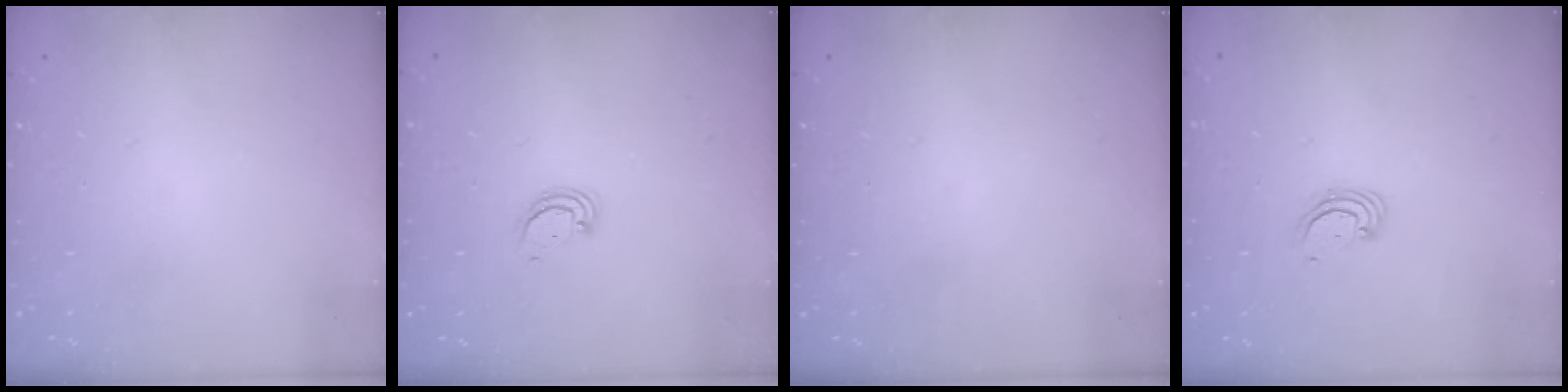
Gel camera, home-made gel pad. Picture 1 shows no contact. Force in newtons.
{"total": 2.8, "press": 2.8, "slide": 0.2}
{"total": 0.0}
{"total": 2.5, "press": 2.5, "slide": 0.2}